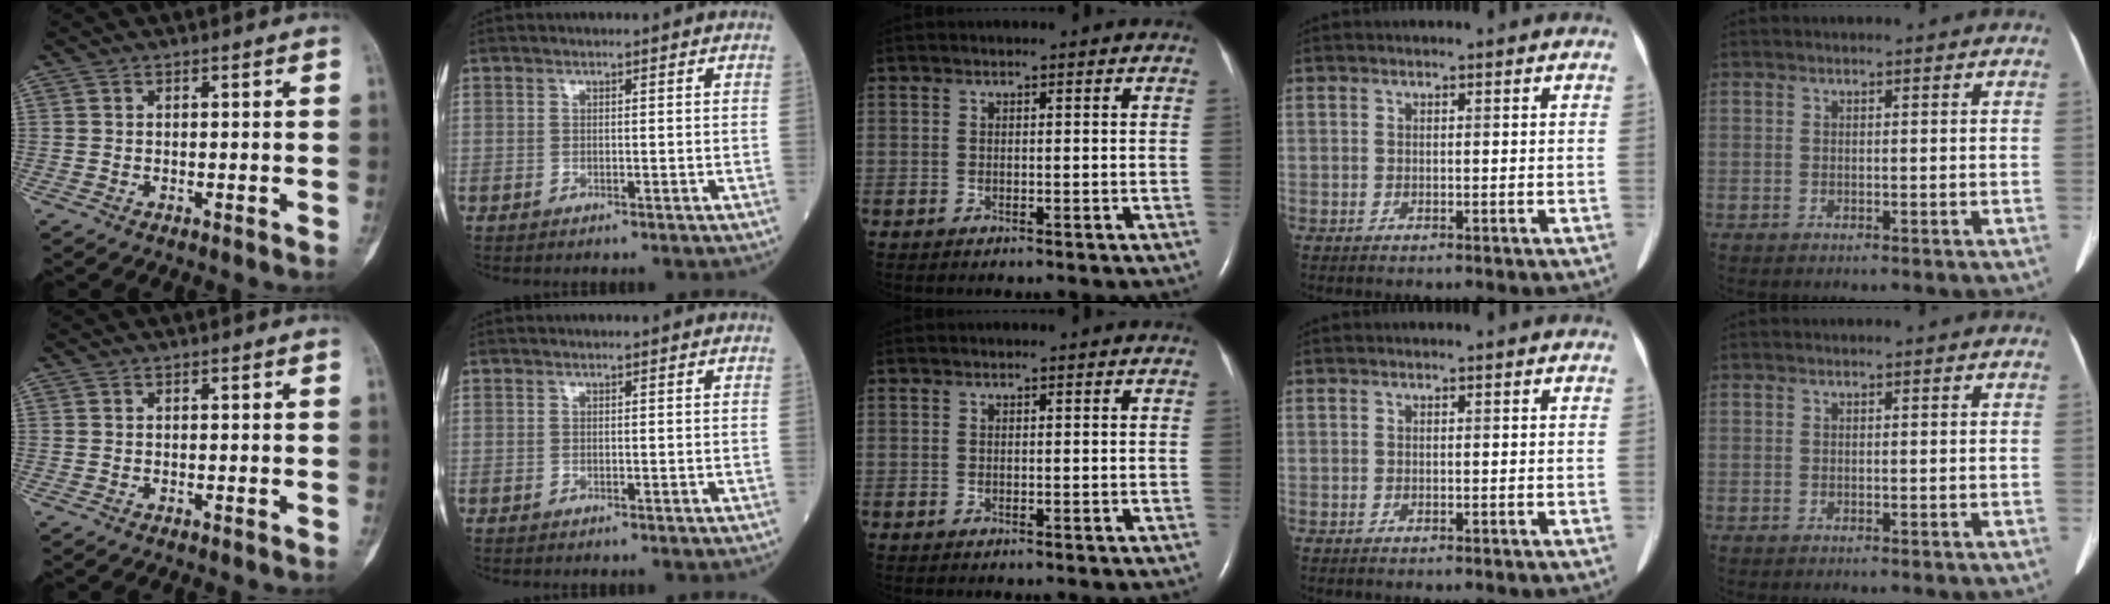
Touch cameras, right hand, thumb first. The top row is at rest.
{}